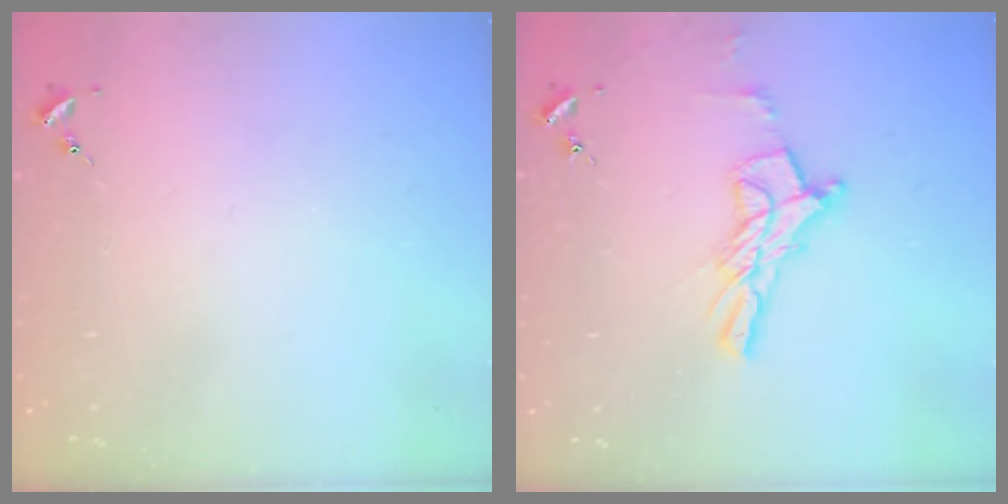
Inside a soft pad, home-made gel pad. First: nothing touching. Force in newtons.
{"total": 11.4, "press": 11.4, "slide": 0.9}